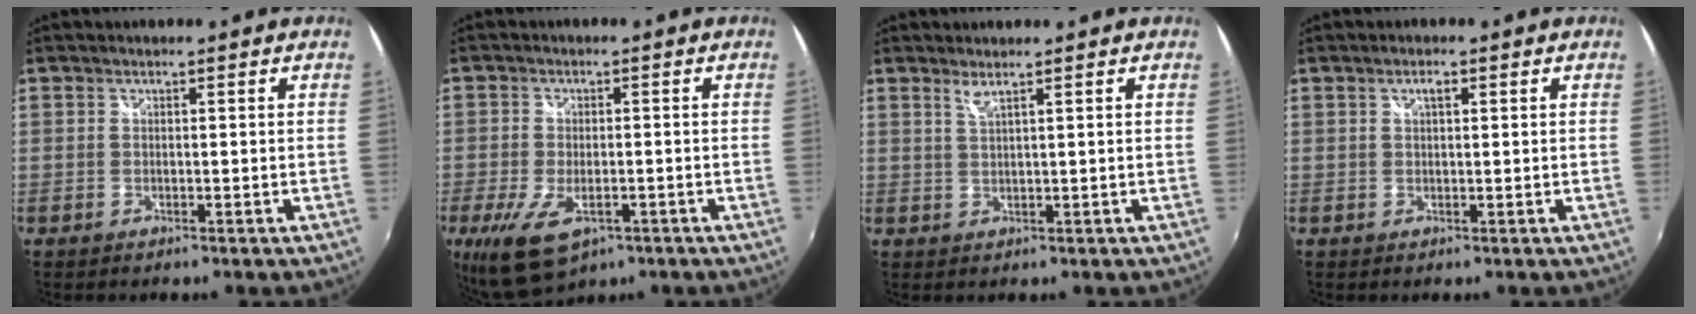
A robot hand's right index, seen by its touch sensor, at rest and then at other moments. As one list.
[{"total": 10.5, "force": [-4.9, 5.3, 7.6], "torque": [-0.172, -0.037, -0.083]}, {"total": 1.5, "force": [1.2, -0.2, 1.0], "torque": [-0.019, -0.003, 0.021]}, {"total": 1.6, "force": [0.6, 0.6, 1.3], "torque": [-0.022, 0.004, 0.009]}]